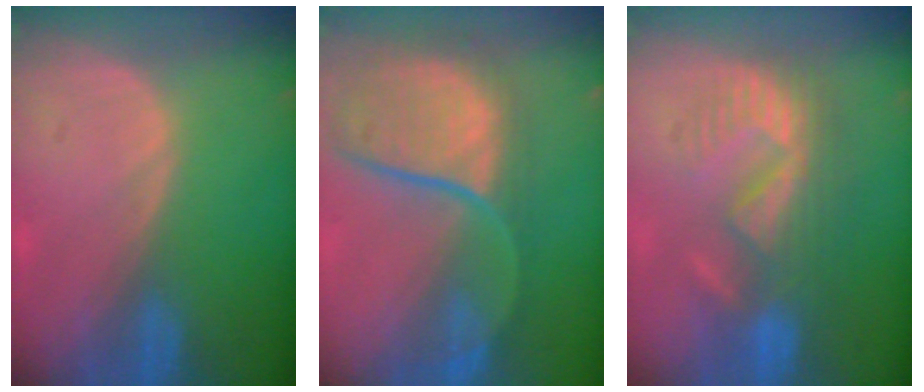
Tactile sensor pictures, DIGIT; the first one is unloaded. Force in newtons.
{"total": 11.7, "press": 9.8, "slide": 6.4}
{"total": 9.0, "press": 8.4, "slide": 3.2}